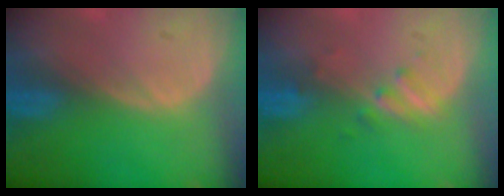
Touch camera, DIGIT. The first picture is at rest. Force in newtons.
{"total": 2.3, "press": 2.3, "slide": 0.3}